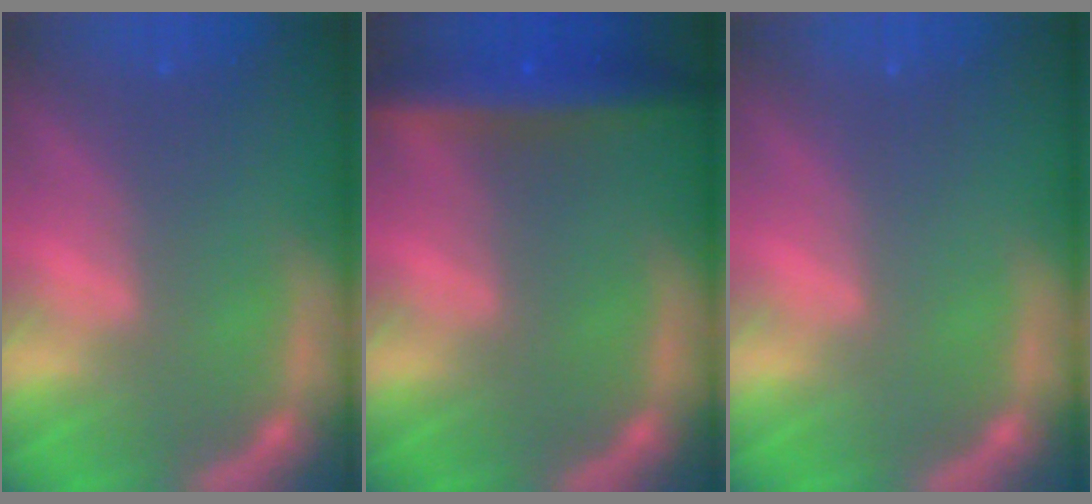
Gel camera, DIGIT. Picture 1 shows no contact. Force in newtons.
{"total": 6.0}
{"total": 0.0}